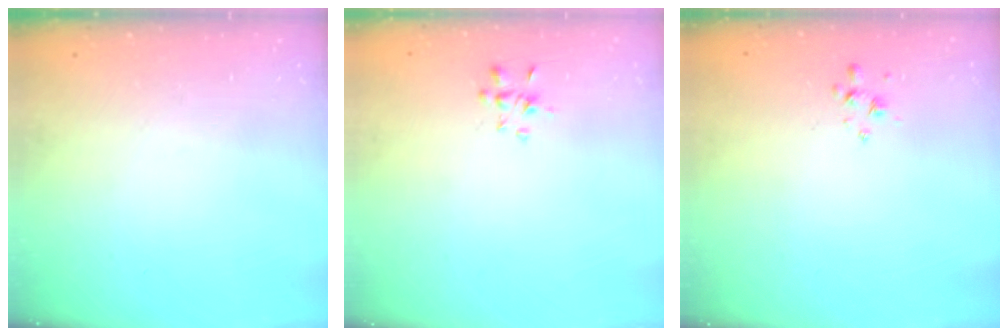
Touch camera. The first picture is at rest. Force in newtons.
{"total": 2.6, "press": 2.5, "slide": 0.7}
{"total": 2.7, "press": 2.5, "slide": 0.8}